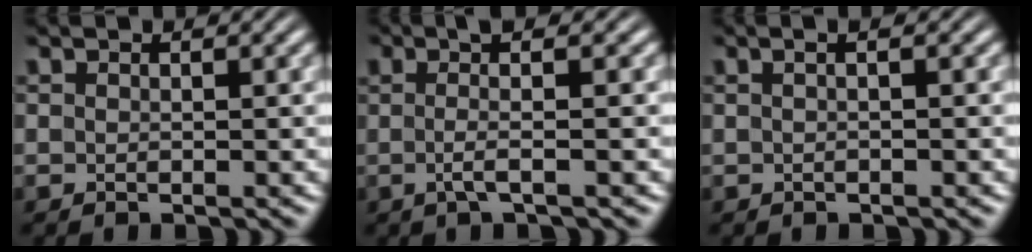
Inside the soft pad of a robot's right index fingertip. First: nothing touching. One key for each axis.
{"total": 2.7, "fx": 0.0, "fy": -0.2, "fz": 2.7, "tx": -0.051, "ty": -0.006, "tz": 0.001}
{"total": 1.3, "fx": 0.1, "fy": 0.1, "fz": 1.3, "tx": -0.009, "ty": 0.011, "tz": -0.006}